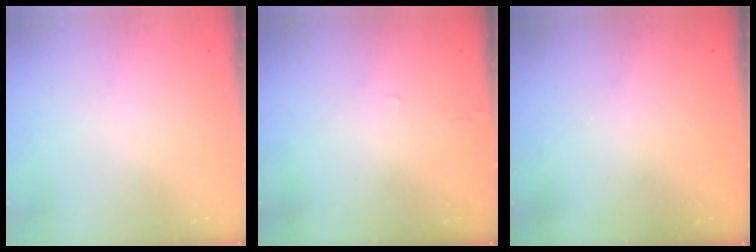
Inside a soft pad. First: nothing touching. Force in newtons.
{"total": 3.5, "press": 3.5, "slide": 0.3}
{"total": 0.0}